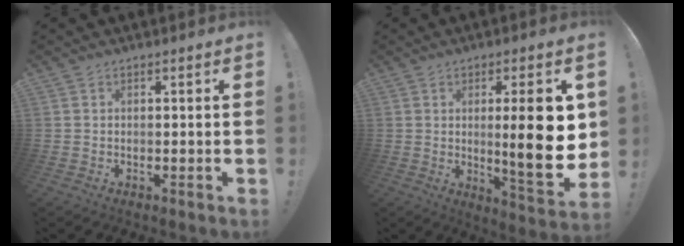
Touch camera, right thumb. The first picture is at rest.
{"total": 17.0, "force": [1.4, 3.5, 16.5], "torque": [-0.227, -0.023, 0.018]}